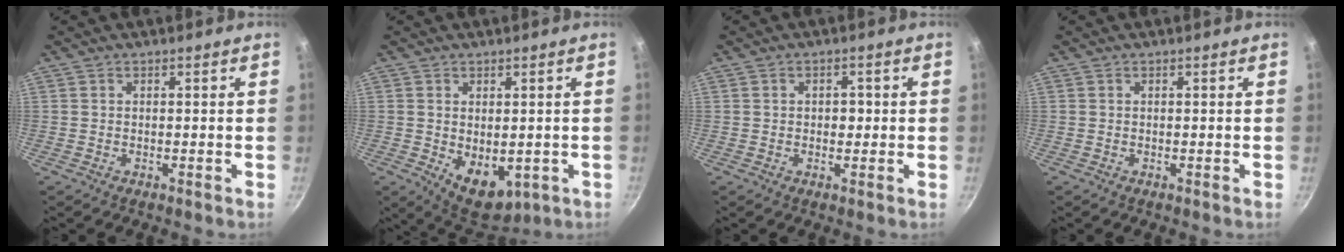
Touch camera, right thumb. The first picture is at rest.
{"total": 8.7, "force": [-1.1, 5.7, 6.5], "torque": [-0.076, -0.015, 0.004]}
{"total": 2.3, "force": [0.1, 1.7, 1.6], "torque": [-0.015, 0.003, 0.000]}
{"total": 0.0}